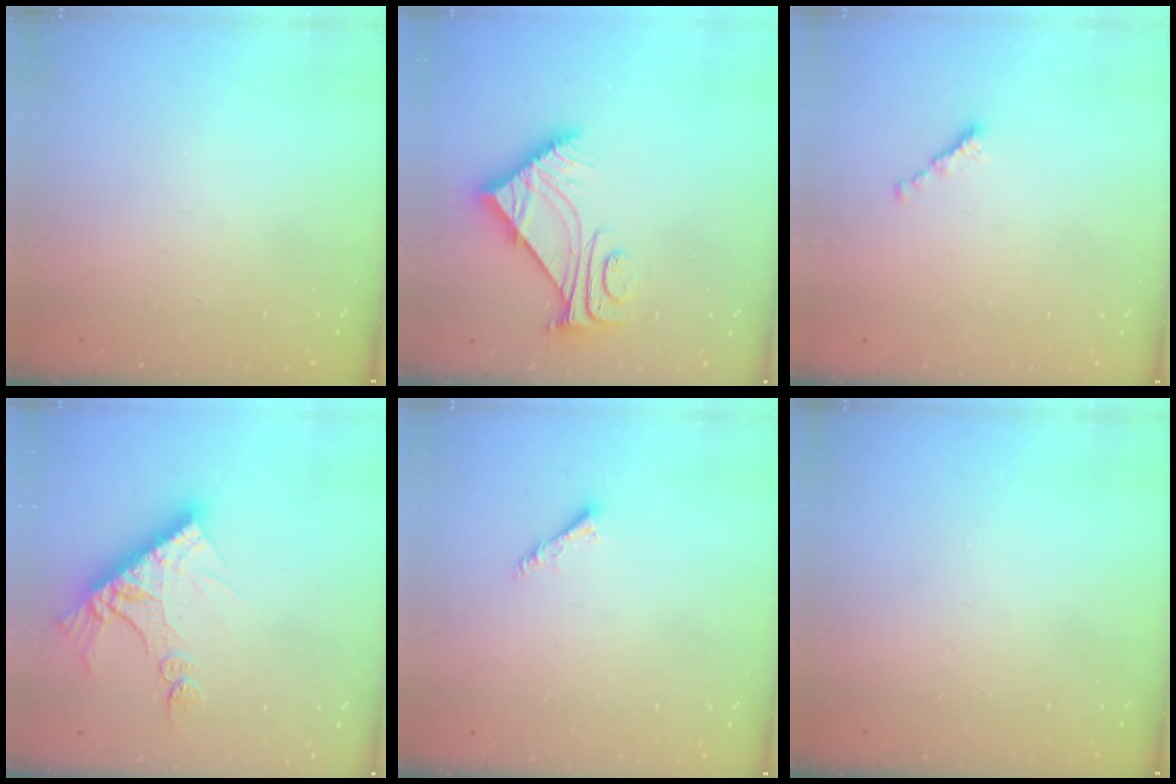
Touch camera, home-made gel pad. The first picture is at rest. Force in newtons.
{"total": 7.6, "press": 7.6, "slide": 0.7}
{"total": 0.0}
{"total": 11.6, "press": 11.5, "slide": 1.1}
{"total": 3.0, "press": 2.9, "slide": 0.6}
{"total": 0.0}